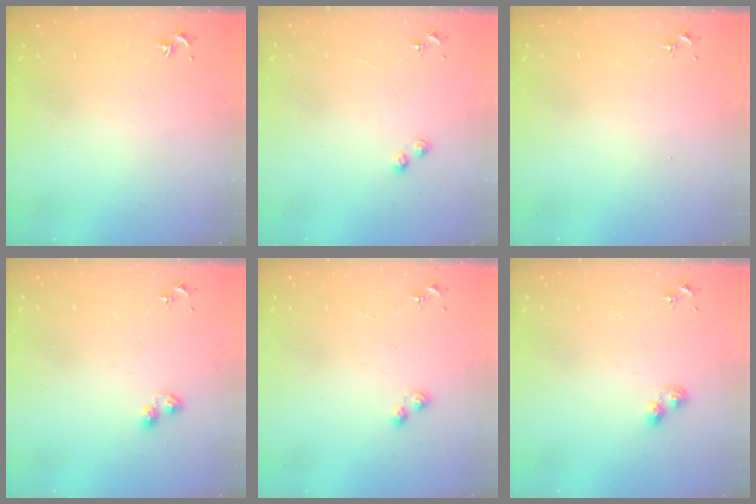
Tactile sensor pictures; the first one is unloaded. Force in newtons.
{"total": 2.8, "press": 2.8, "slide": 0.3}
{"total": 0.0}
{"total": 3.7, "press": 3.7, "slide": 0.4}
{"total": 3.6, "press": 3.5, "slide": 0.4}
{"total": 5.4, "press": 5.3, "slide": 0.6}